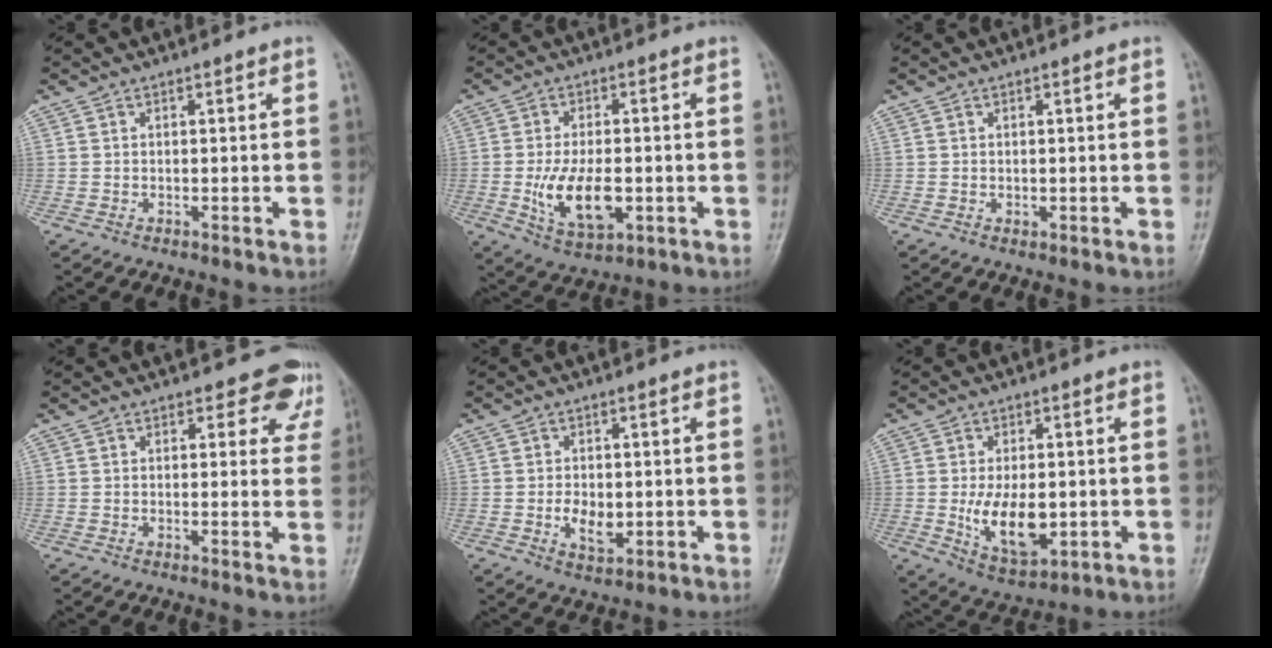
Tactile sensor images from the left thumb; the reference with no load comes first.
{"total": 10.6, "force": [-2.0, 5.5, 8.8], "torque": [-0.153, -0.004, -0.026]}
{"total": 0.6, "force": [0.1, 0.5, 0.4], "torque": [-0.006, -0.002, 0.002]}
{"total": 5.7, "force": [4.4, 3.3, 1.5], "torque": [0.023, -0.021, 0.030]}
{"total": 5.2, "force": [-0.7, 3.3, 4.0], "torque": [-0.061, -0.005, -0.008]}
{"total": 10.7, "force": [-1.1, 5.8, 8.9], "torque": [-0.140, -0.015, -0.005]}